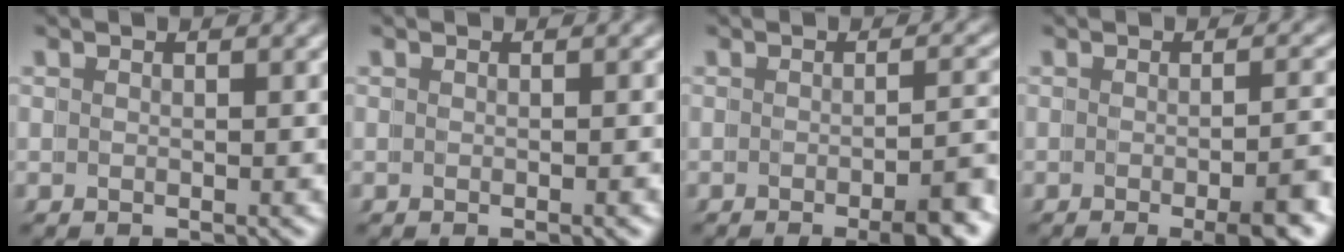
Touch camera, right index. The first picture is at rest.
{"total": 0.7, "force": [-0.6, -0.3, 0.3], "torque": [0.002, 0.004, -0.010]}
{"total": 4.3, "force": [-3.3, -0.3, 2.8], "torque": [-0.020, -0.002, -0.050]}
{"total": 4.5, "force": [-3.2, -0.2, 3.2], "torque": [-0.024, -0.005, -0.047]}